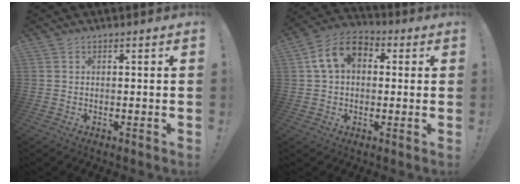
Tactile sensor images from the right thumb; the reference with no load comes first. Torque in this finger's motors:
{"motor_torque": [0.71, 0.49, 0.37, -0.01, 0.09]}